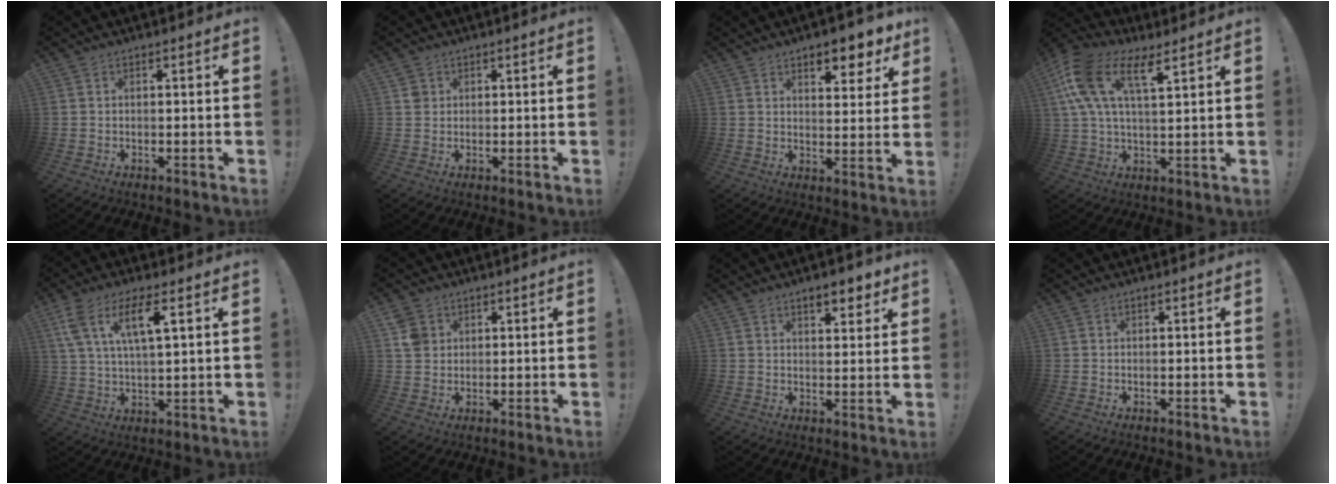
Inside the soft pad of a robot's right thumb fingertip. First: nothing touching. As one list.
[{"total": 2.1, "force": [0.9, 1.8, 0.5], "torque": [0.004, -0.003, 0.015]}, {"total": 8.3, "force": [6.0, 3.2, 4.9], "torque": [-0.040, -0.046, 0.099]}, {"total": 15.2, "force": [7.9, 6.5, 11.2], "torque": [-0.229, -0.025, 0.140]}, {"total": 11.3, "force": [5.3, 3.6, 9.3], "torque": [-0.171, -0.004, 0.094]}, {"total": 5.0, "force": [2.0, 4.3, 1.7], "torque": [-0.021, 0.000, 0.038]}, {"total": 6.2, "force": [4.3, 2.5, 3.7], "torque": [-0.036, -0.022, 0.069]}, {"total": 0.0}]